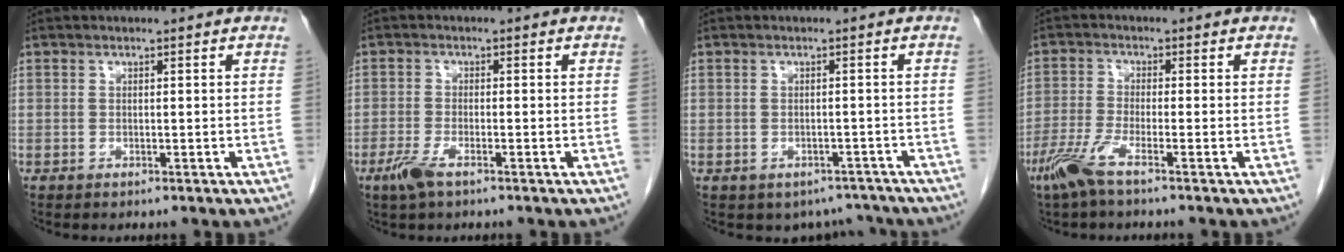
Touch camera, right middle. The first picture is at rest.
{"total": 3.6, "force": [-2.3, 0.5, 2.7], "torque": [-0.063, -0.007, -0.048]}
{"total": 4.2, "force": [-3.6, 2.2, 0.0], "torque": [0.012, 0.013, -0.040]}
{"total": 4.7, "force": [-3.2, -0.1, 3.4], "torque": [-0.078, -0.009, -0.072]}